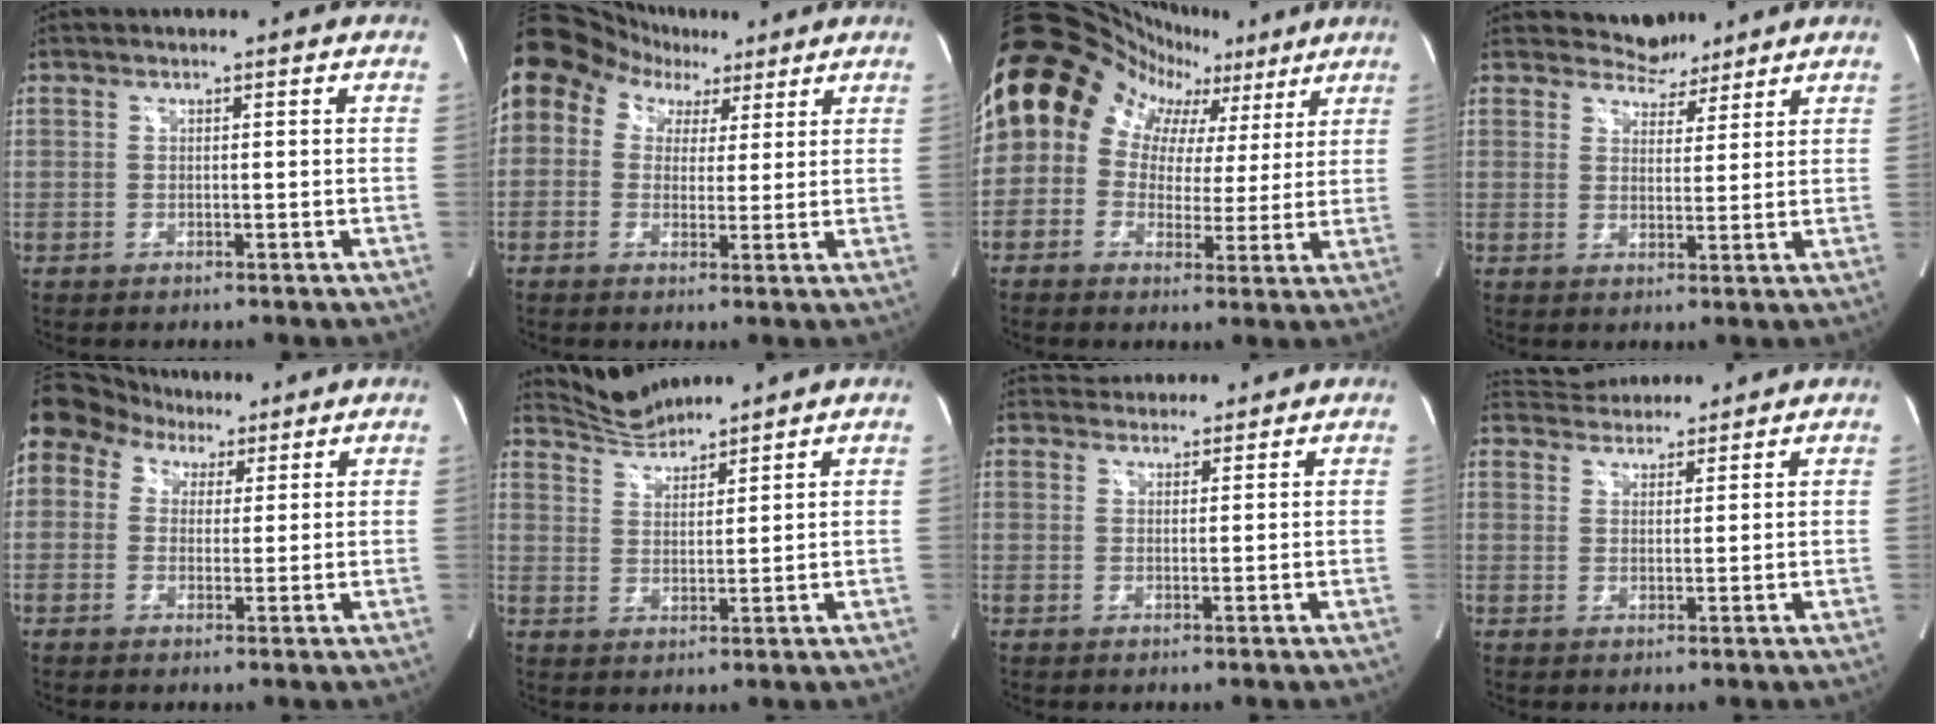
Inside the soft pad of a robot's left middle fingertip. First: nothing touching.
{"total": 9.6, "force": [5.1, 7.3, 3.5], "torque": [-0.062, 0.057, 0.091]}
{"total": 17.8, "force": [7.9, 13.8, 8.1], "torque": [-0.151, 0.080, 0.115]}
{"total": 4.3, "force": [3.9, 1.7, -0.1], "torque": [0.006, 0.001, 0.062]}
{"total": 16.2, "force": [8.5, 12.5, 5.9], "torque": [-0.199, 0.085, 0.164]}
{"total": 5.5, "force": [5.5, -0.2, -0.3], "torque": [-0.006, 0.009, 0.113]}
{"total": 4.4, "force": [4.2, 1.2, 0.2], "torque": [-0.006, 0.027, 0.069]}
{"total": 7.2, "force": [6.9, 1.6, 1.3], "torque": [-0.027, 0.027, 0.110]}